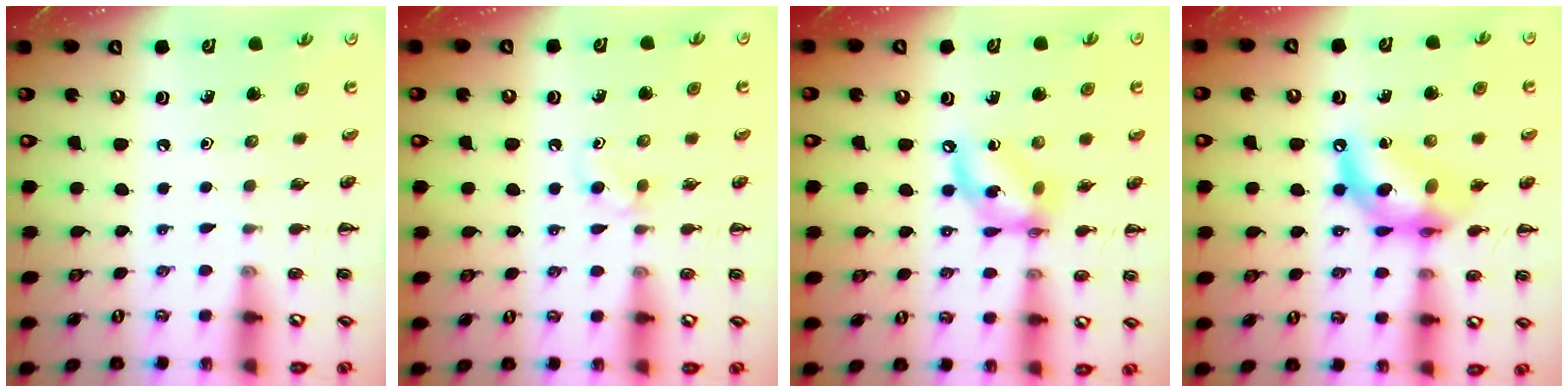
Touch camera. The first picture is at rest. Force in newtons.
{"total": 2.6, "press": 2.3, "slide": 1.2}
{"total": 11.4, "press": 11.0, "slide": 2.8}
{"total": 12.6, "press": 12.1, "slide": 3.4}